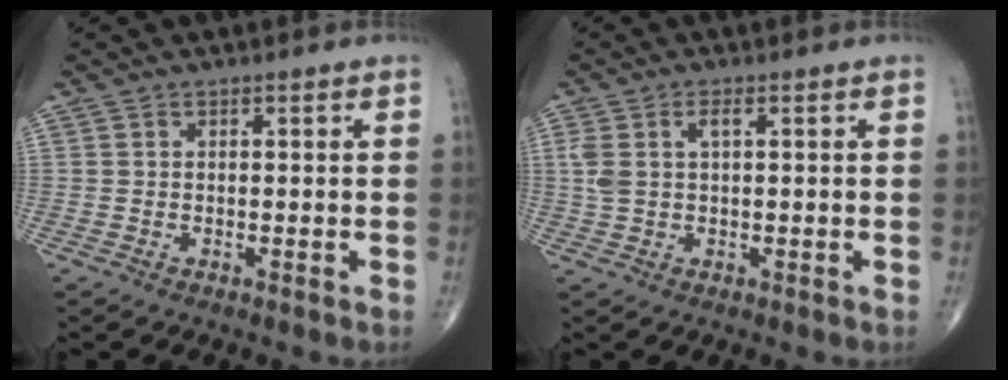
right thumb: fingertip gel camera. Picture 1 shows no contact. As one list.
[{"total": 4.5, "force": [1.2, 2.1, 3.8], "torque": [-0.094, 0.013, 0.028]}]